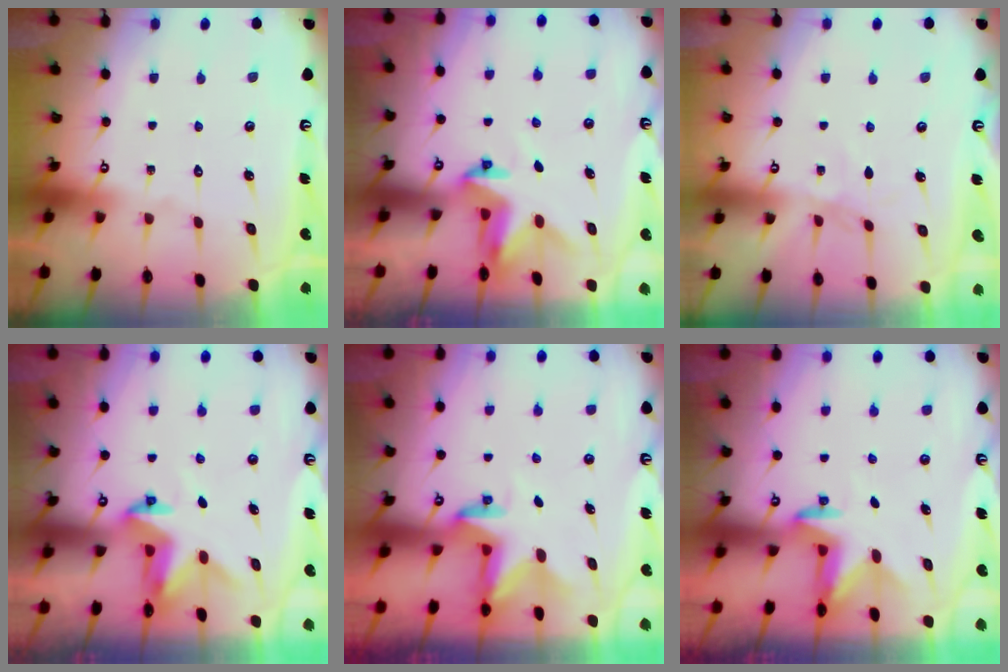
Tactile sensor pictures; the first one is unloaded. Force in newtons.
{"total": 3.5, "press": 3.5, "slide": 0.3}
{"total": 1.4, "press": 1.3, "slide": 0.3}
{"total": 3.4, "press": 3.4, "slide": 0.2}
{"total": 2.8, "press": 2.8, "slide": 0.2}
{"total": 2.9, "press": 2.8, "slide": 0.7}